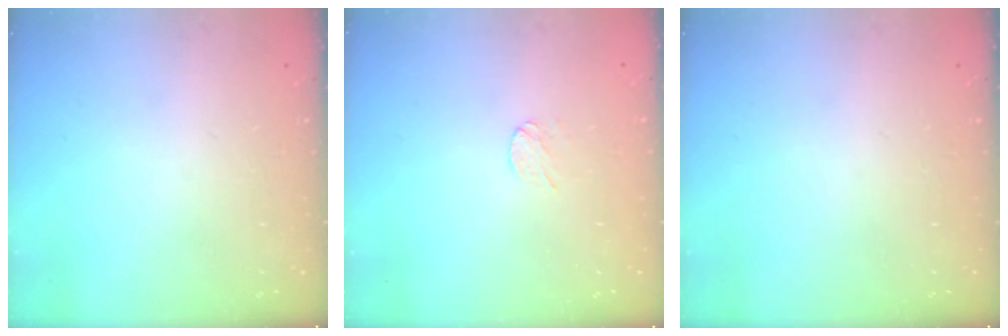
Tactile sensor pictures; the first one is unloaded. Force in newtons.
{"total": 3.0, "press": 3.0, "slide": 0.2}
{"total": 0.0}